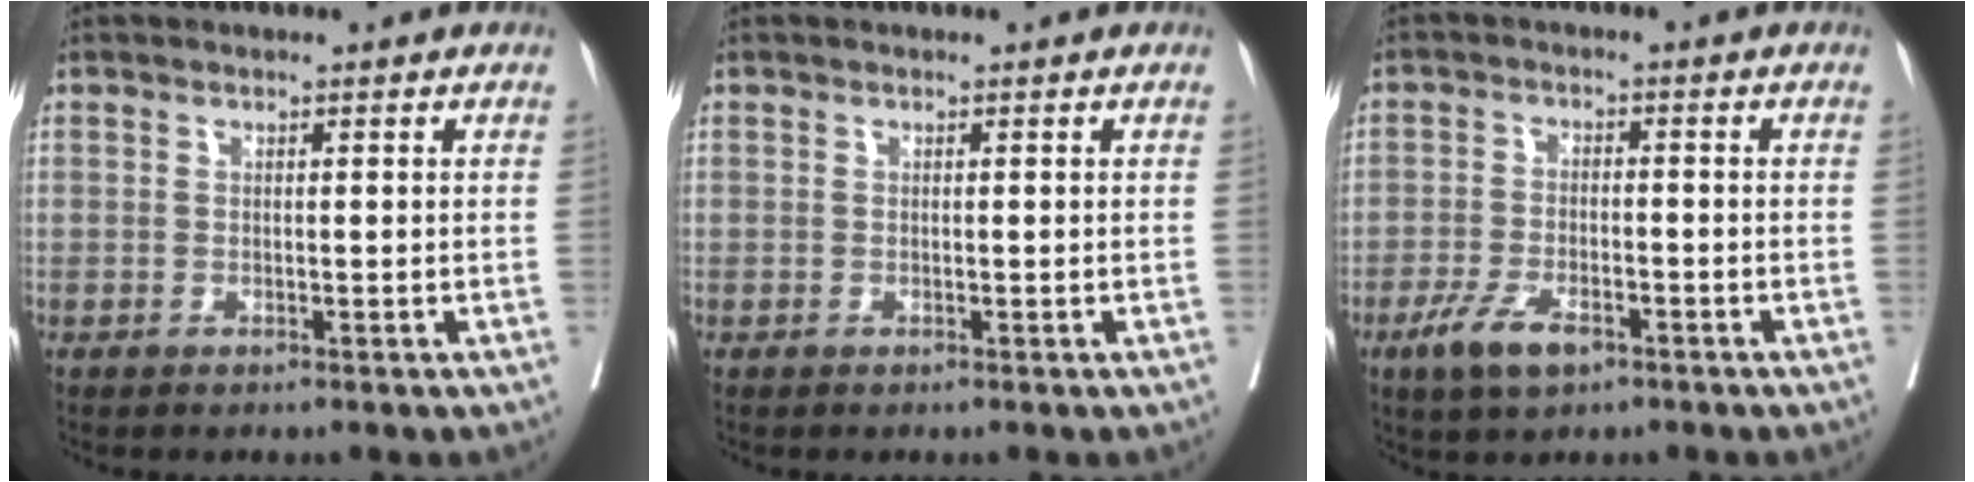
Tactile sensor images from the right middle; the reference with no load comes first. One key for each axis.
{"total": 0.0}
{"total": 6.0, "fx": -3.6, "fy": 2.3, "fz": 4.2, "tx": -0.087, "ty": -0.007, "tz": -0.060}